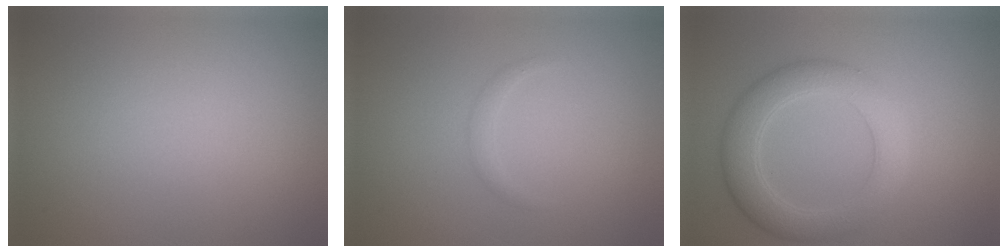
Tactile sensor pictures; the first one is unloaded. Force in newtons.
{"total": 0.8, "press": 0.8, "slide": 0.1}
{"total": 5.1, "press": 5.1, "slide": 0.2}